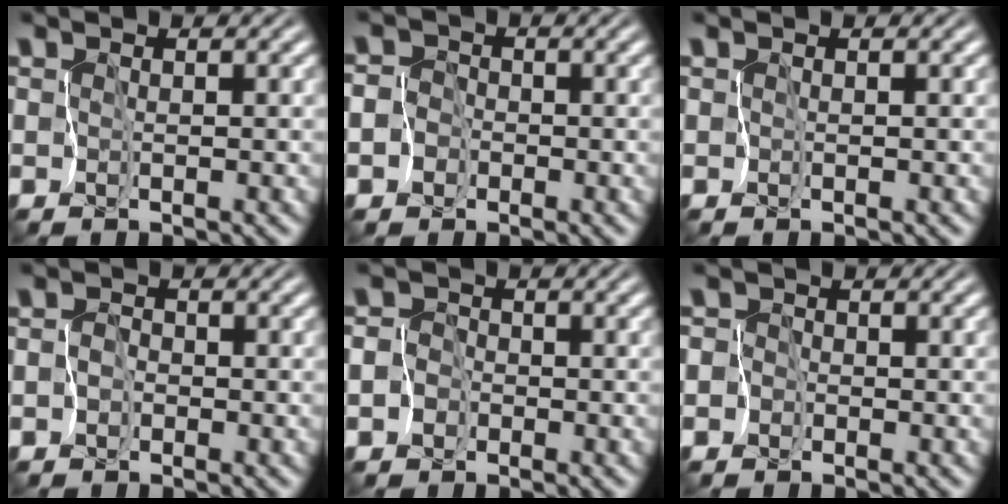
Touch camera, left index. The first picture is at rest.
{"total": 4.4, "force": [-2.3, 3.7, 0.6], "torque": [-0.004, -0.001, -0.061]}
{"total": 0.0}
{"total": 2.0, "force": [-1.1, 1.6, 0.3], "torque": [0.018, 0.004, -0.030]}
{"total": 4.0, "force": [-2.1, 3.4, 0.6], "torque": [-0.002, 0.001, -0.057]}
{"total": 4.1, "force": [-1.8, 3.7, 0.4], "torque": [0.000, 0.011, -0.059]}